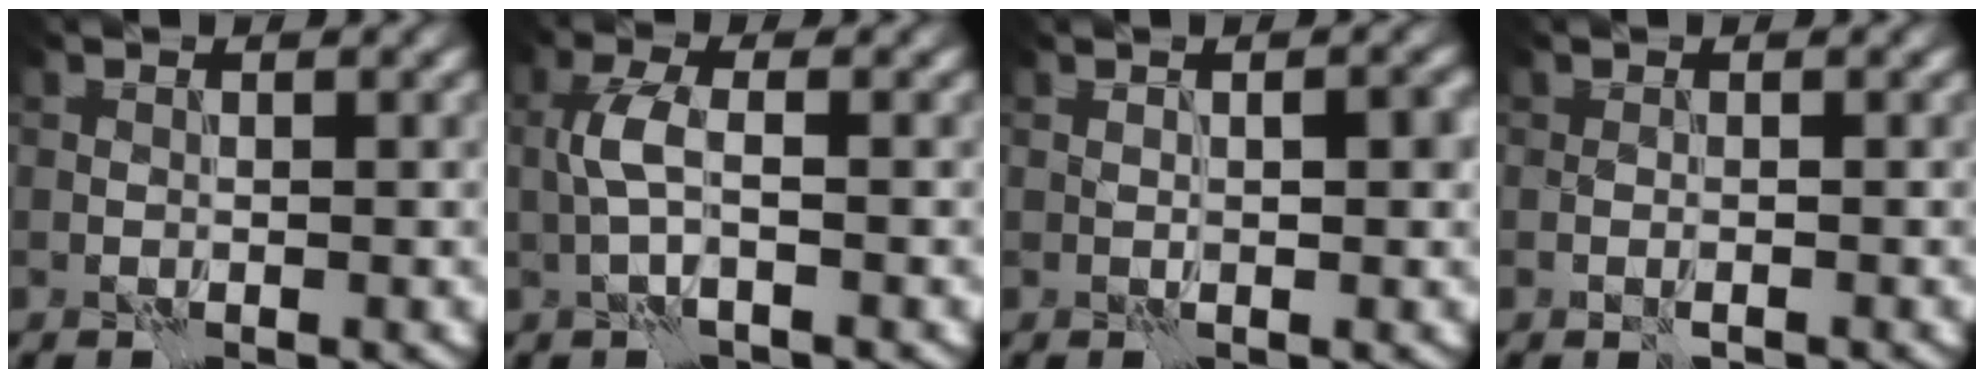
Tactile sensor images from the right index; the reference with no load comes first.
{"total": 2.8, "force": [-0.2, 0.8, 2.7], "torque": [-0.061, 0.007, -0.008]}
{"total": 2.2, "force": [0.4, 0.8, 2.0], "torque": [-0.027, 0.001, 0.009]}
{"total": 1.0, "force": [-0.5, 0.3, 0.8], "torque": [-0.020, -0.003, -0.009]}